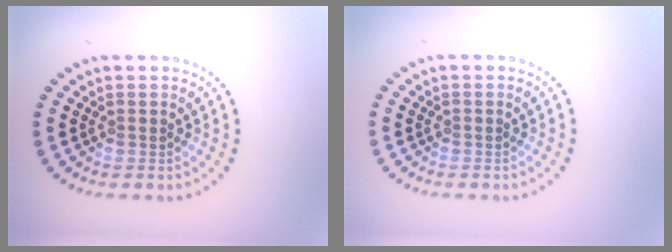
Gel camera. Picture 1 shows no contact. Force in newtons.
{"total": 0.0}